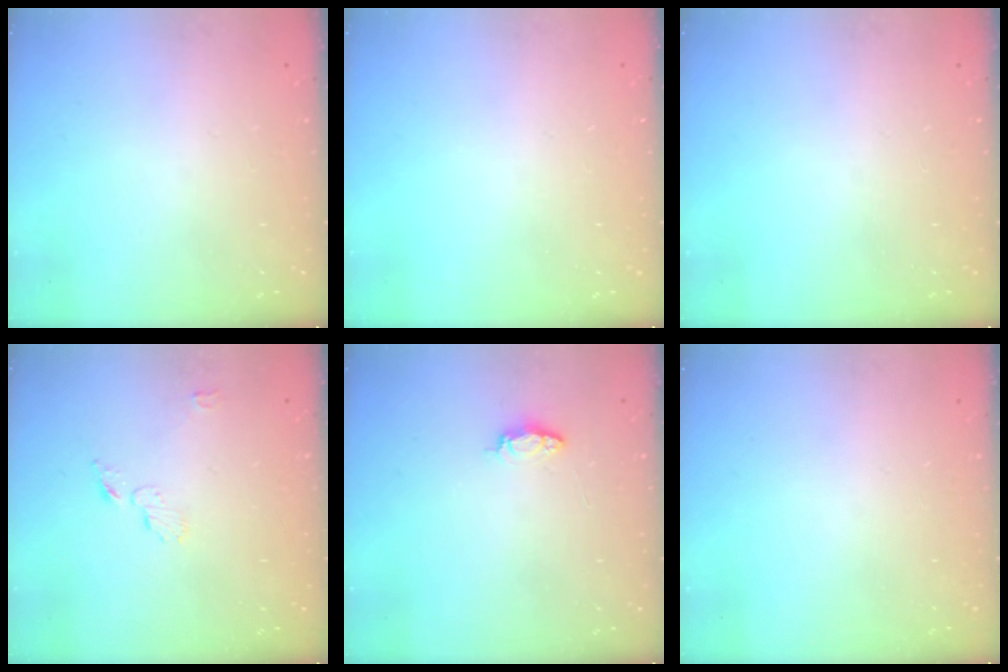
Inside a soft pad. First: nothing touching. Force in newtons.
{"total": 0.0}
{"total": 0.0}
{"total": 4.0, "press": 4.0, "slide": 0.5}
{"total": 3.7, "press": 3.6, "slide": 0.4}
{"total": 0.0}